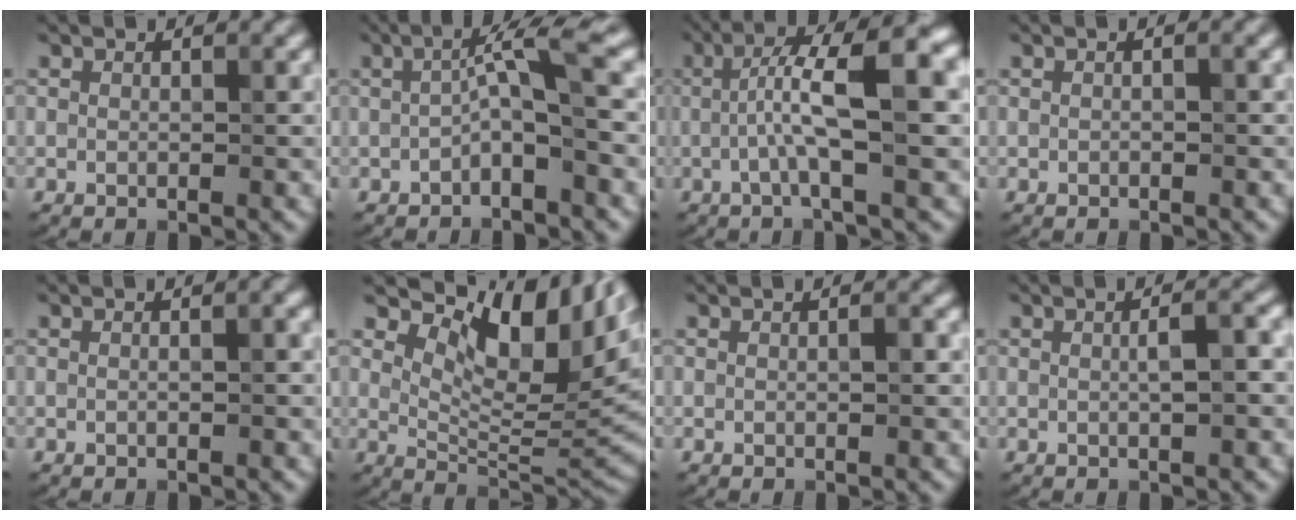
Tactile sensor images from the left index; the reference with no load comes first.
{"total": 3.4, "force": [-0.4, 0.3, 3.4], "torque": [-0.059, 0.015, -0.011]}
{"total": 7.9, "force": [0.0, 1.6, 7.8], "torque": [-0.124, 0.022, -0.007]}
{"total": 0.6, "force": [-0.1, 0.1, 0.6], "torque": [-0.012, -0.002, -0.005]}
{"total": 2.1, "force": [0.4, 0.8, 1.8], "torque": [-0.012, -0.004, -0.009]}
{"total": 11.2, "force": [5.7, 4.7, 8.4], "torque": [-0.125, -0.003, 0.101]}
{"total": 0.7, "force": [0.0, 0.1, 0.6], "torque": [-0.010, 0.002, 0.001]}
{"total": 2.6, "force": [0.1, 0.7, 2.6], "torque": [-0.033, 0.007, 0.001]}